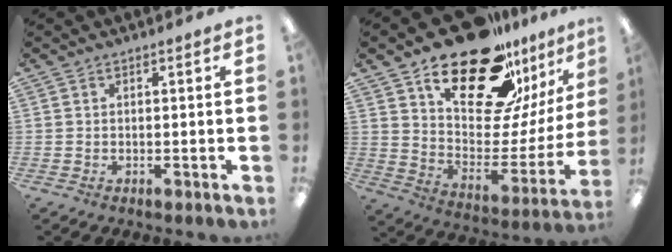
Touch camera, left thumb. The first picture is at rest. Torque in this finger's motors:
{"motor_torque": [1.10, 1.25, 1.19, -1.58, 0.39]}